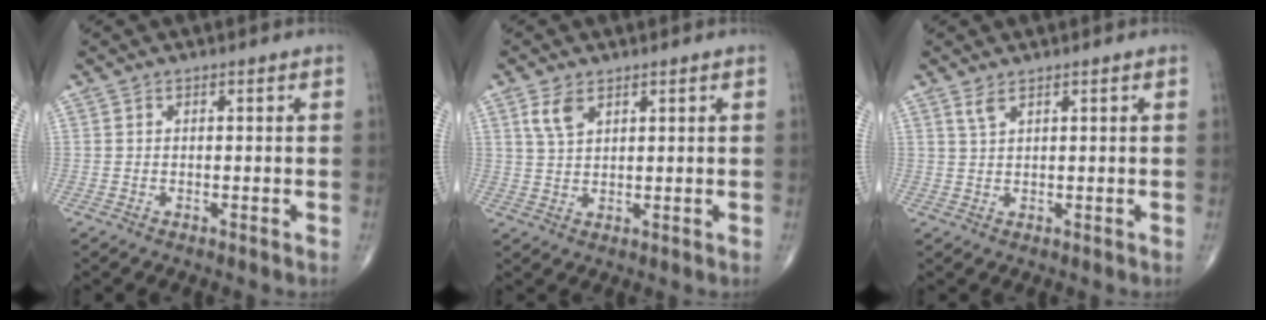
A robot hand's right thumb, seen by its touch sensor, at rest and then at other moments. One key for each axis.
{"total": 4.0, "fx": 2.2, "fy": 2.1, "fz": 2.6, "tx": -0.050, "ty": -0.004, "tz": 0.049}
{"total": 1.8, "fx": 1.3, "fy": 0.5, "fz": 1.2, "tx": -0.027, "ty": -0.002, "tz": 0.031}